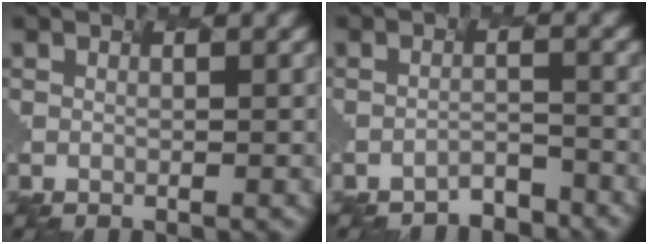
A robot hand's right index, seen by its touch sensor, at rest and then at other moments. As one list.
[{"total": 3.6, "force": [-3.4, -0.7, -0.8], "torque": [-0.007, -0.004, -0.033]}]